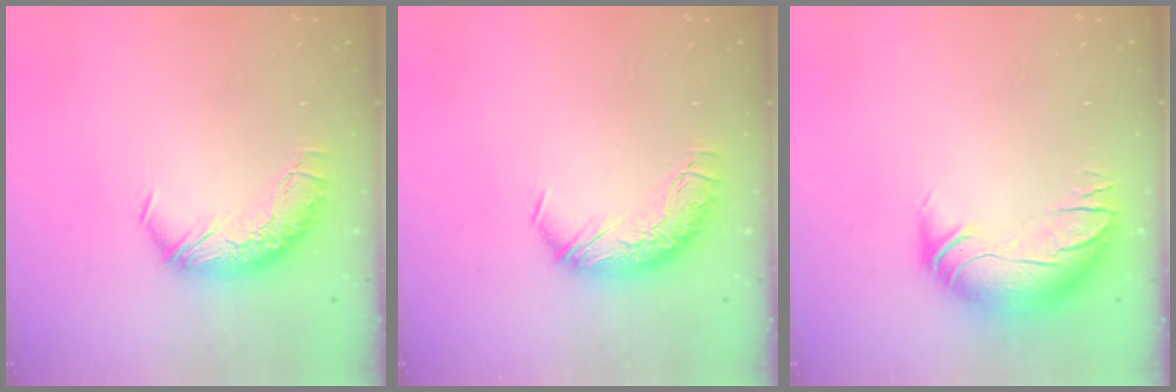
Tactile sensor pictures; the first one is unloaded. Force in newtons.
{"total": 0.0}
{"total": 3.0, "press": 0.4, "slide": 2.9}